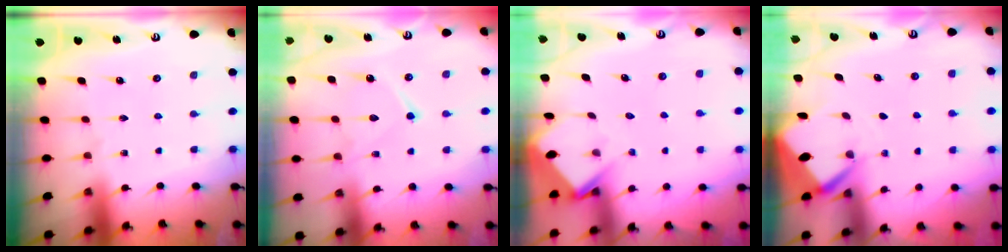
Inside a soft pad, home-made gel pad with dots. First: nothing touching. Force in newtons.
{"total": 11.1, "press": 11.1, "slide": 1.1}
{"total": 3.5, "press": 3.5, "slide": 0.3}
{"total": 3.0, "press": 3.0, "slide": 0.3}